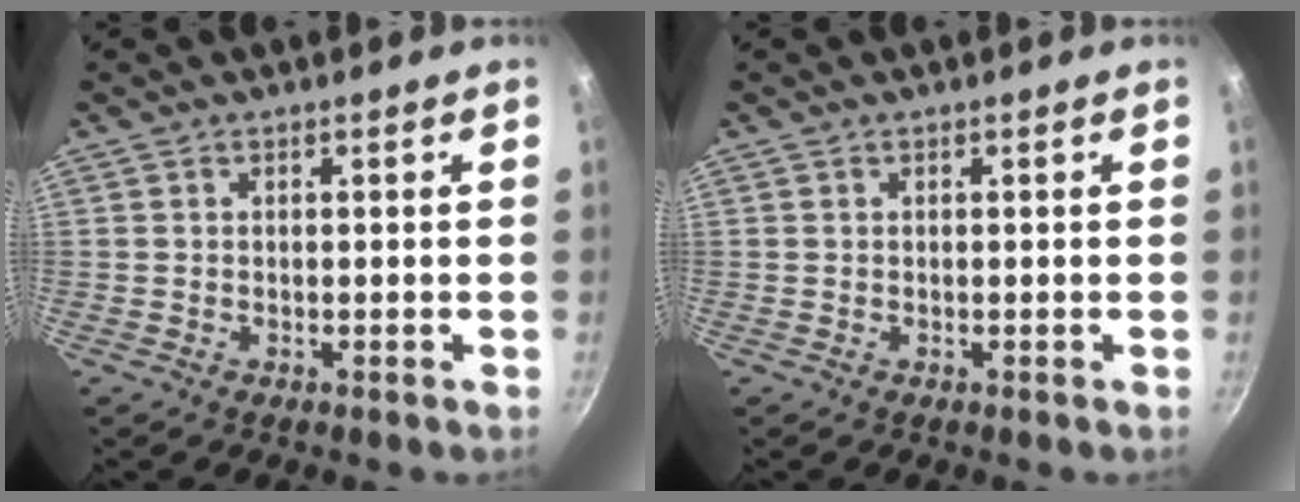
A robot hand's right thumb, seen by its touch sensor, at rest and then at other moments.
{"total": 0.0}